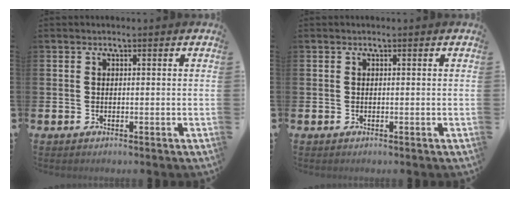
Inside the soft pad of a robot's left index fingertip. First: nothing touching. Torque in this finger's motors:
{"motor_torque": [0.00, 0.00, 0.01, 0.00]}